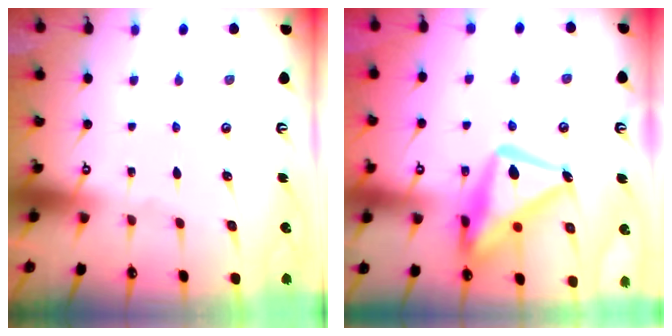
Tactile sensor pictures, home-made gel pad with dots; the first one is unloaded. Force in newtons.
{"total": 18.6, "press": 18.6, "slide": 1.6}